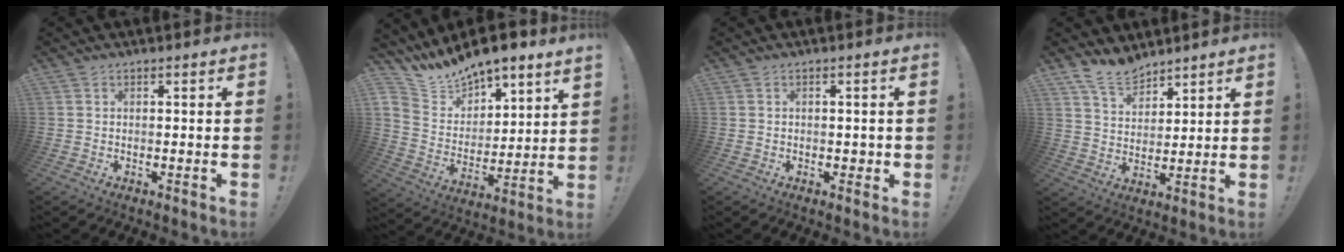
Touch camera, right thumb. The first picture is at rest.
{"total": 10.8, "force": [10.6, 1.8, 0.8], "torque": [-0.054, -0.101, 0.193]}
{"total": 1.6, "force": [-0.3, 1.4, 0.8], "torque": [-0.011, 0.006, -0.007]}
{"total": 9.5, "force": [8.2, 4.0, 2.7], "torque": [-0.054, -0.055, 0.159]}